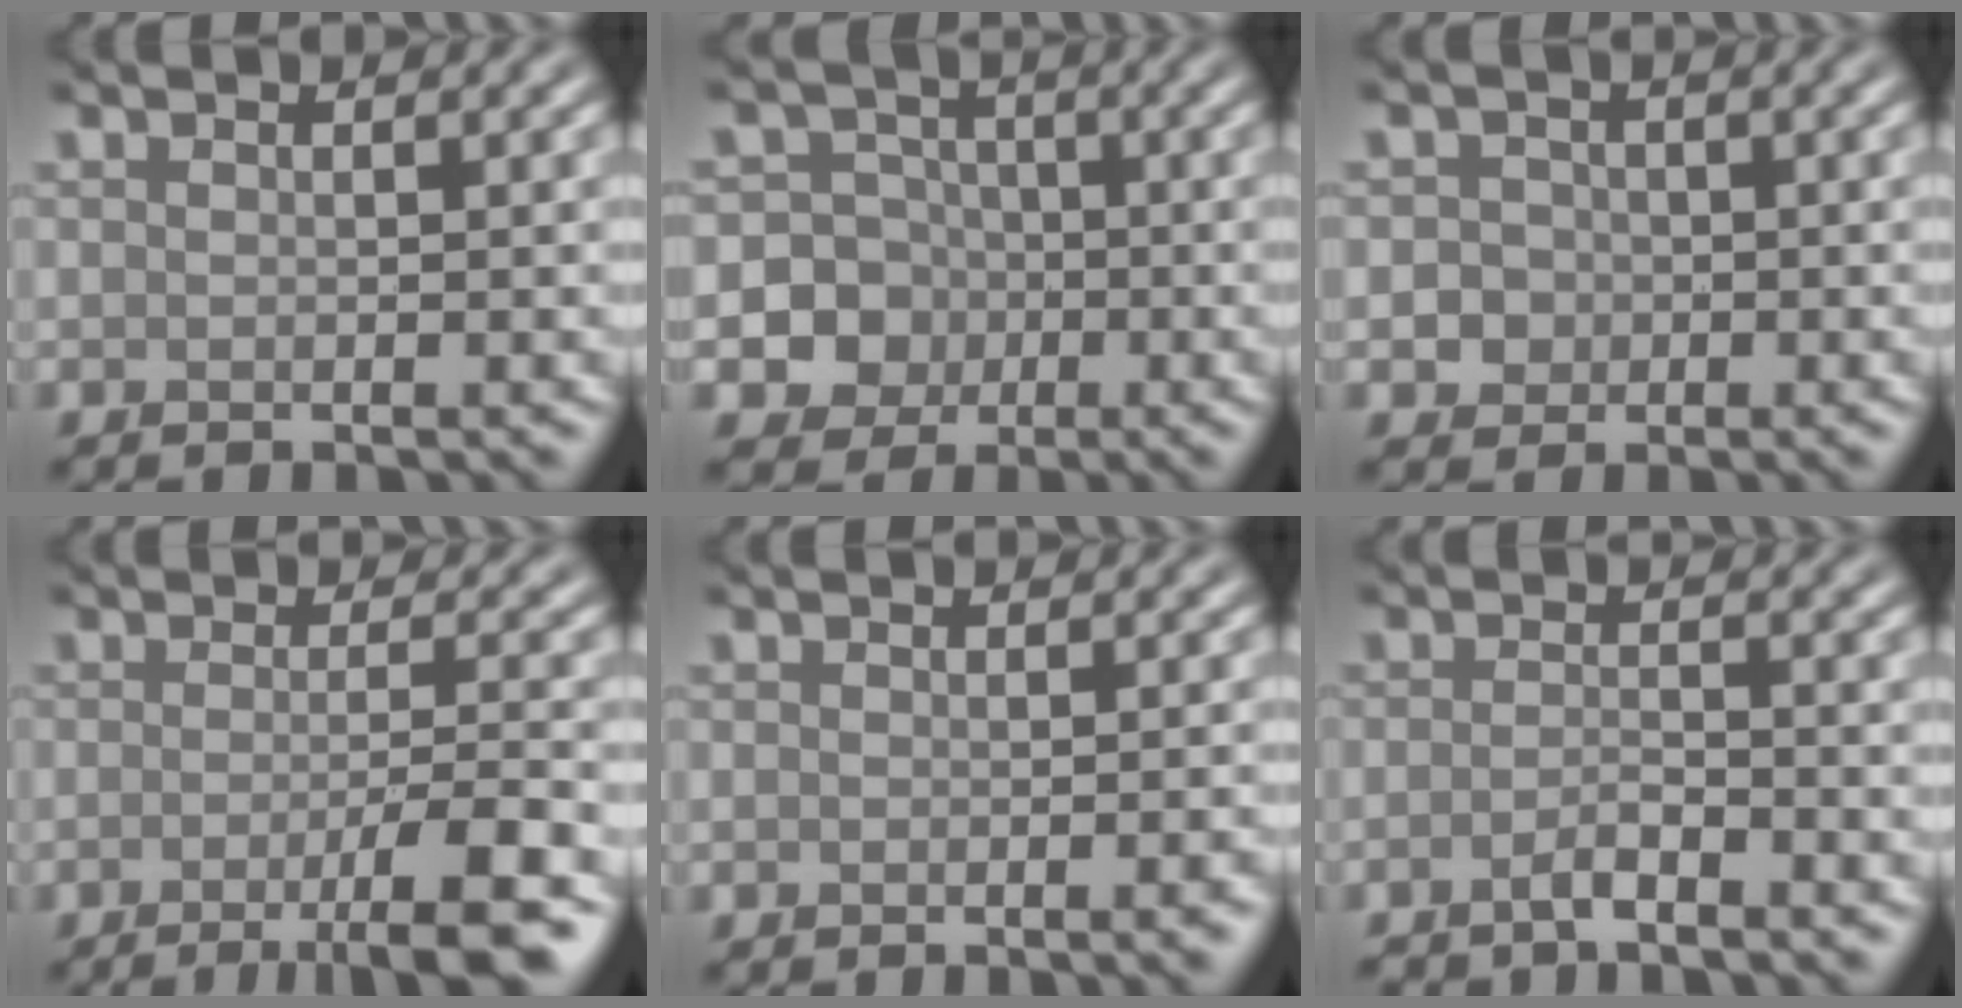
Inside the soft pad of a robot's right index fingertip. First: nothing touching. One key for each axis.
{"total": 8.4, "fx": -2.2, "fy": 8.0, "fz": 1.5, "tx": -0.028, "ty": 0.008, "tz": -0.064}
{"total": 2.3, "fx": -0.4, "fy": 2.2, "fz": 0.6, "tx": 0.006, "ty": 0.004, "tz": -0.013}
{"total": 6.0, "fx": -3.0, "fy": 0.9, "fz": 5.2, "tx": -0.071, "ty": -0.005, "tz": -0.052}
{"total": 1.6, "fx": -1.1, "fy": 0.3, "fz": 1.1, "tx": -0.012, "ty": -0.003, "tz": -0.013}
{"total": 1.8, "fx": -1.5, "fy": 0.1, "fz": 1.0, "tx": -0.020, "ty": 0.002, "tz": -0.034}